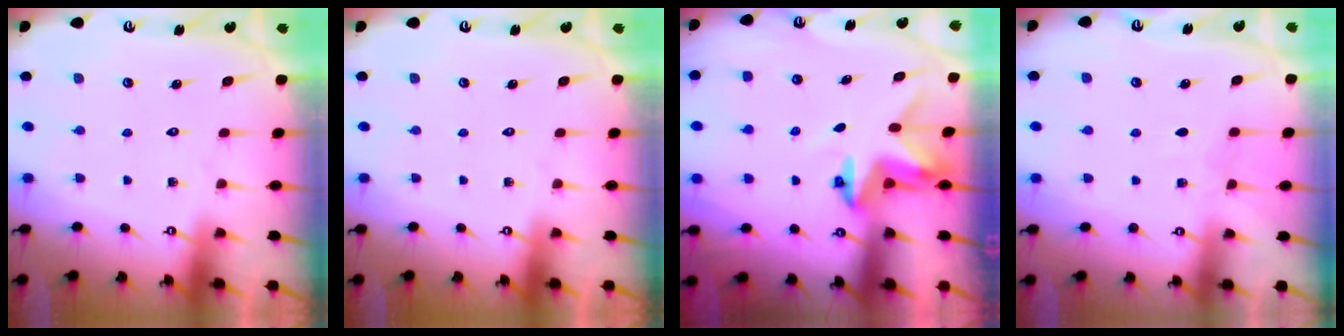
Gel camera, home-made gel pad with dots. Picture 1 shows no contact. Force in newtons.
{"total": 0.0}
{"total": 3.5, "press": 3.5, "slide": 0.1}
{"total": 2.6, "press": 2.6, "slide": 0.4}